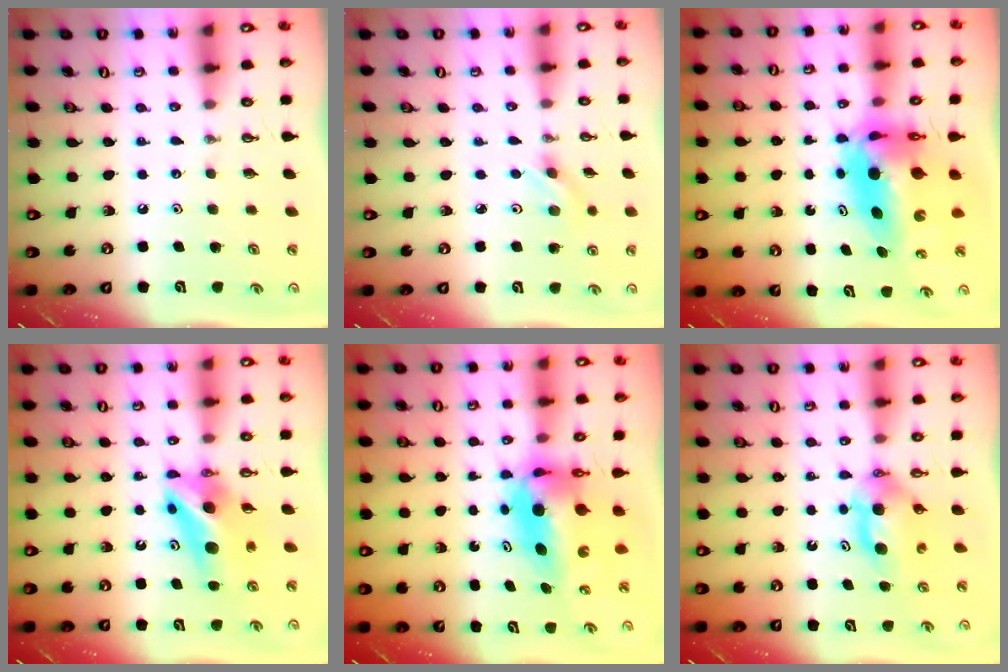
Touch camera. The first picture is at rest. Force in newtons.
{"total": 3.1, "press": 2.8, "slide": 1.4}
{"total": 10.8, "press": 10.6, "slide": 2.1}
{"total": 9.3, "press": 9.3, "slide": 1.1}
{"total": 9.8, "press": 9.0, "slide": 3.9}
{"total": 6.2, "press": 5.6, "slide": 2.7}